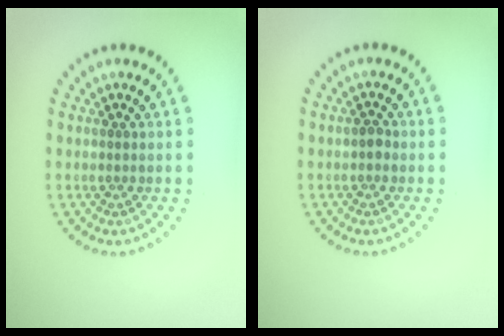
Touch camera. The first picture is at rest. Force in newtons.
{"total": 0.9, "press": 0.9, "slide": 0.1}